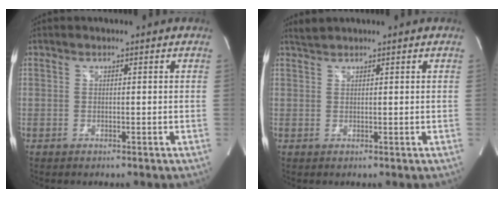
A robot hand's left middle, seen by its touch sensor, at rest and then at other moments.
{"total": 1.3, "force": [1.3, -0.2, 0.0], "torque": [-0.008, 0.008, 0.031]}